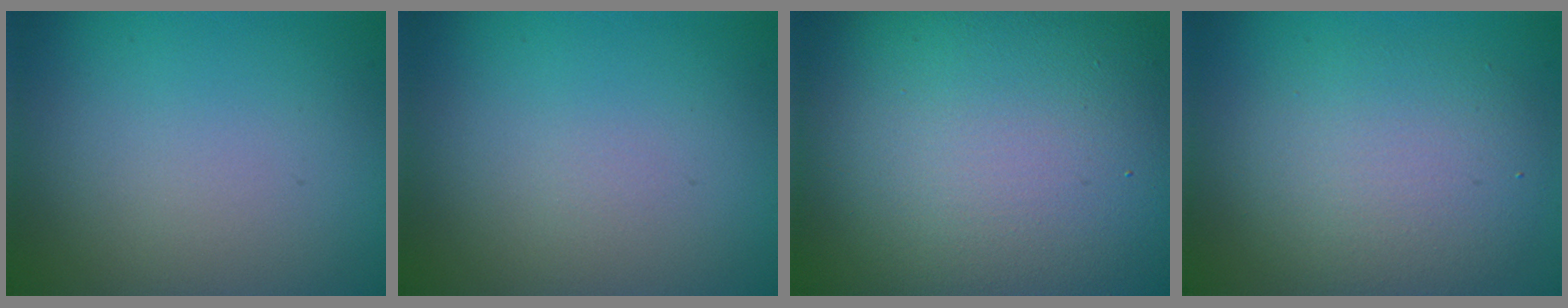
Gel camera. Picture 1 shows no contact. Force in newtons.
{"total": 0.0}
{"total": 21.1, "press": 21.1, "slide": 1.1}
{"total": 5.4, "press": 5.4, "slide": 0.1}